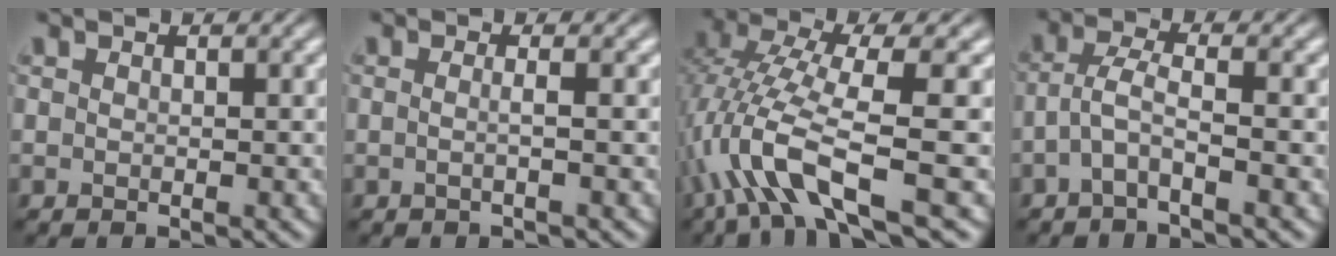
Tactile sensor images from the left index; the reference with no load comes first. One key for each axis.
{"total": 1.4, "fx": -0.1, "fy": 0.5, "fz": 1.3, "tx": -0.019, "ty": -0.006, "tz": -0.012}
{"total": 8.7, "fx": -3.2, "fy": 2.1, "fz": 7.9, "tx": -0.164, "ty": 0.009, "tz": -0.066}
{"total": 2.5, "fx": -1.2, "fy": 0.4, "fz": 2.2, "tx": -0.049, "ty": 0.008, "tz": -0.035}